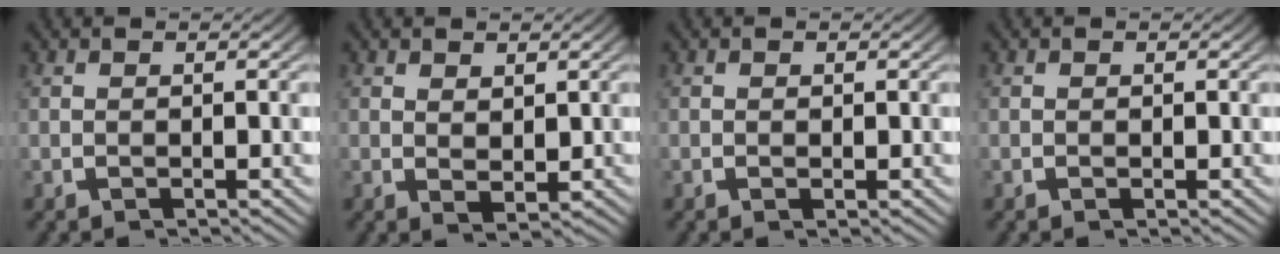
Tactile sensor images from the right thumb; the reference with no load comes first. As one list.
[{"total": 1.9, "force": [0.8, 1.3, 1.2], "torque": [-0.016, -0.013, 0.023]}, {"total": 0.5, "force": [0.1, 0.4, 0.3], "torque": [0.000, 0.000, -0.001]}, {"total": 0.0}]